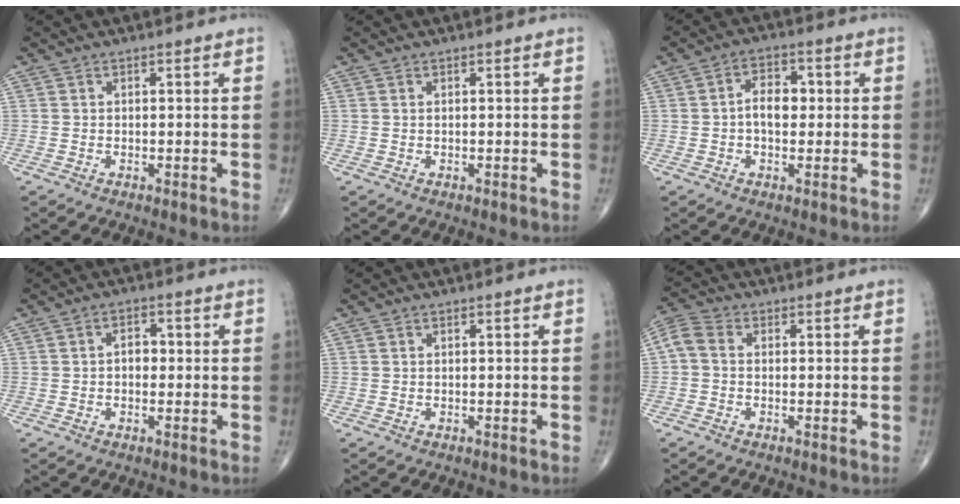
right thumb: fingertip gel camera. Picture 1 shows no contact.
{"total": 0.0}
{"total": 5.8, "force": [0.1, 3.7, 4.4], "torque": [-0.062, 0.015, -0.006]}
{"total": 2.8, "force": [-0.1, 2.0, 2.0], "torque": [-0.022, 0.011, -0.006]}
{"total": 0.0}
{"total": 4.4, "force": [-0.1, 3.2, 3.1], "torque": [-0.069, 0.015, -0.014]}